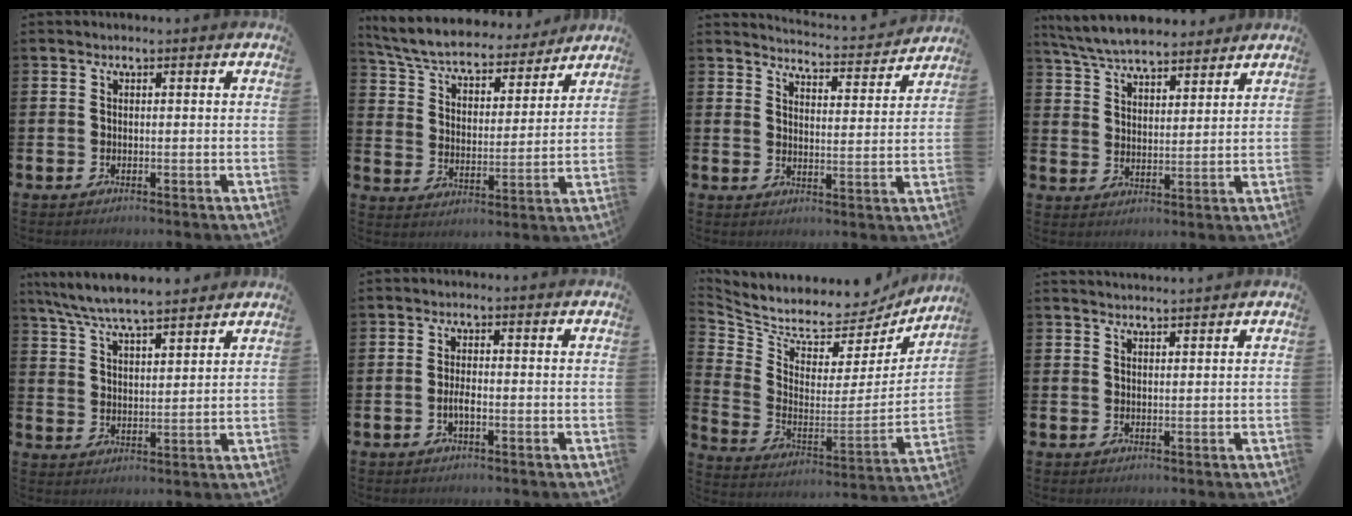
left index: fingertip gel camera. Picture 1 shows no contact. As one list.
[{"total": 6.9, "force": [6.4, 1.8, 1.9], "torque": [-0.070, -0.047, 0.108]}, {"total": 4.3, "force": [4.3, 0.1, 0.2], "torque": [-0.015, -0.038, 0.071]}, {"total": 6.9, "force": [6.6, 1.3, 1.6], "torque": [-0.058, -0.026, 0.121]}, {"total": 7.2, "force": [6.9, 0.6, 2.0], "torque": [-0.065, -0.029, 0.124]}, {"total": 1.9, "force": [-0.6, 0.6, 1.6], "torque": [-0.027, 0.001, -0.014]}, {"total": 6.9, "force": [6.5, 2.2, 1.0], "torque": [-0.055, -0.070, 0.106]}, {"total": 1.7, "force": [1.7, -0.2, -0.1], "torque": [0.003, -0.010, 0.030]}]